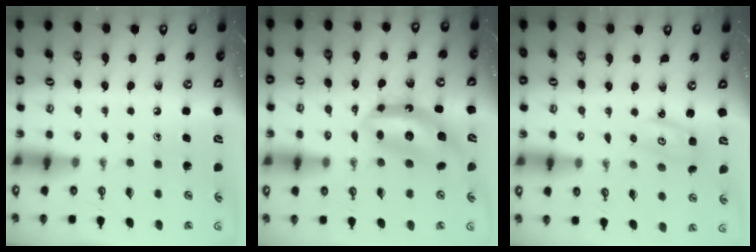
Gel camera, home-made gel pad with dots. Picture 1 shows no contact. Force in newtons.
{"total": 10.4, "press": 10.4, "slide": 0.9}
{"total": 2.9, "press": 2.9, "slide": 0.4}